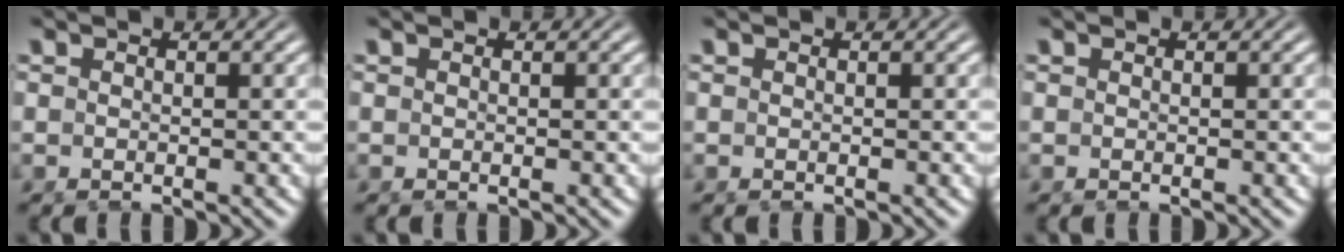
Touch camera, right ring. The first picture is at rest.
{"total": 0.0}
{"total": 0.0}
{"total": 0.0}